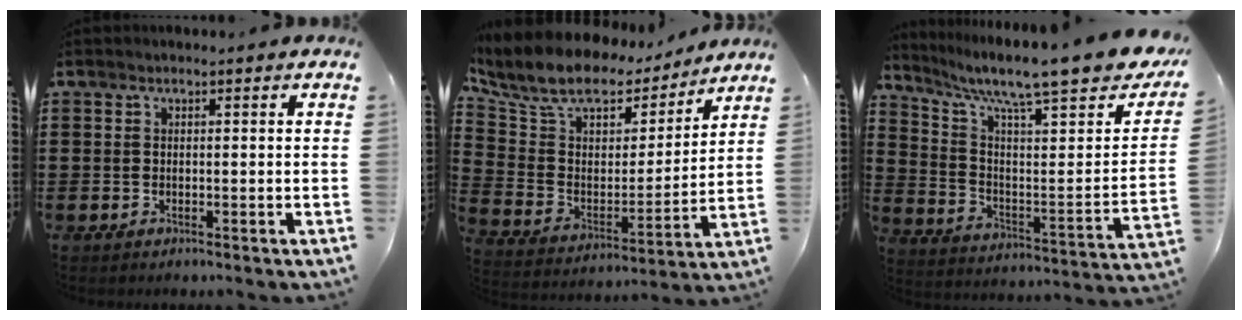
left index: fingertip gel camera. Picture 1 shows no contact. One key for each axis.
{"total": 10.3, "fx": 8.2, "fy": 4.5, "fz": 4.3, "tx": -0.116, "ty": -0.047, "tz": 0.143}
{"total": 10.5, "fx": 8.4, "fy": 1.1, "fz": 6.2, "tx": -0.130, "ty": -0.063, "tz": 0.131}